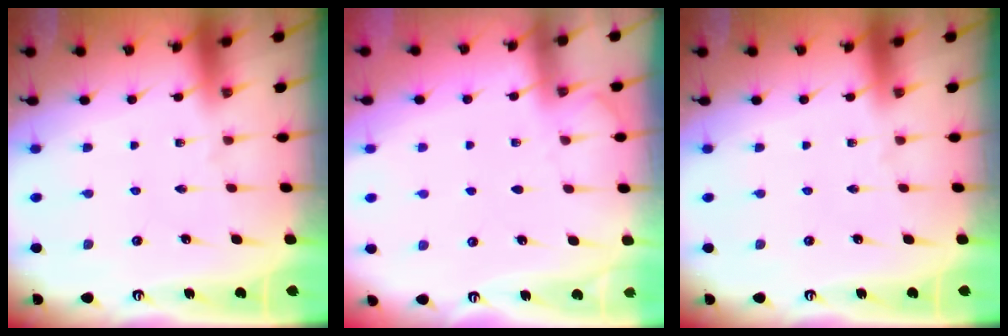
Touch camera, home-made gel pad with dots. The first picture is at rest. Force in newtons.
{"total": 3.6, "press": 3.6, "slide": 0.5}
{"total": 0.0}